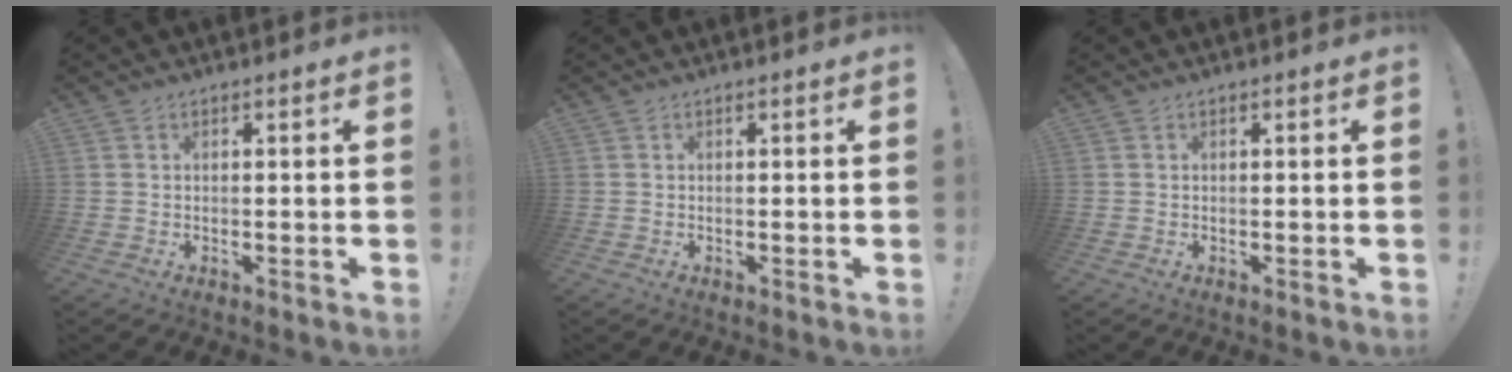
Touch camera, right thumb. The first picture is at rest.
{"total": 0.0}
{"total": 0.0}